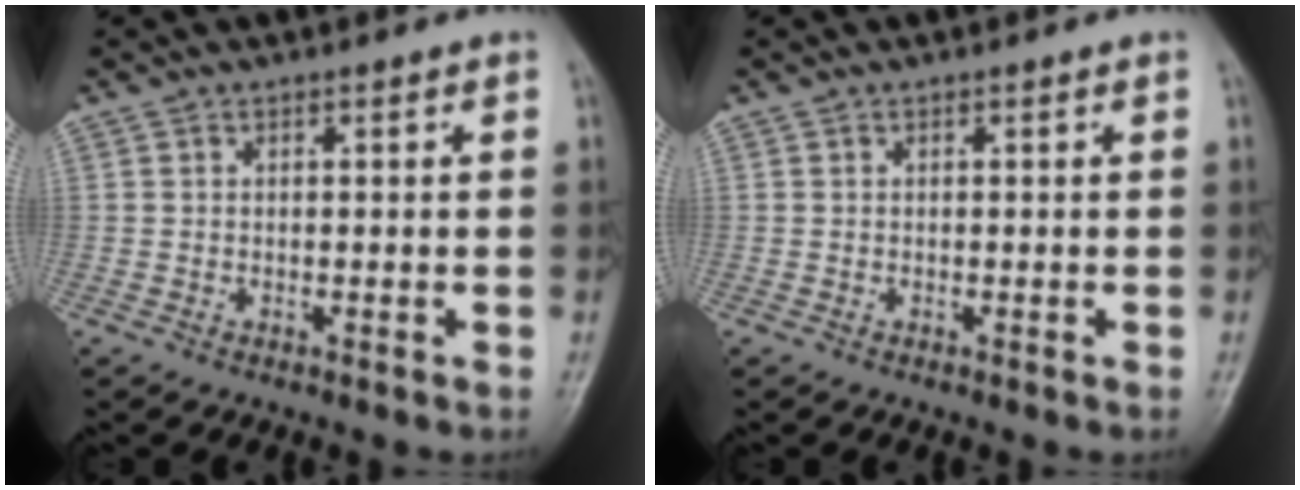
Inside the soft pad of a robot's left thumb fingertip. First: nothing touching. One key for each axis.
{"total": 0.0}